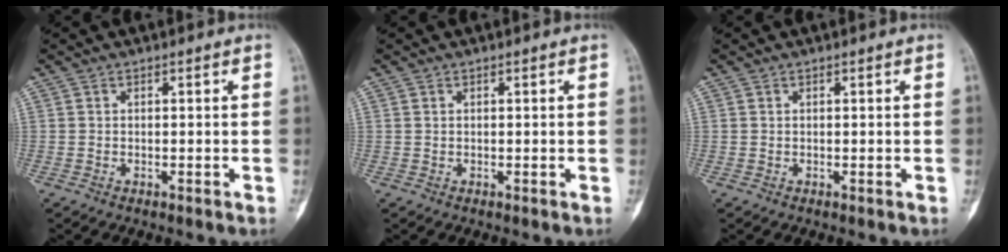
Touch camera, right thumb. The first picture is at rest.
{"total": 0.0}
{"total": 0.0}